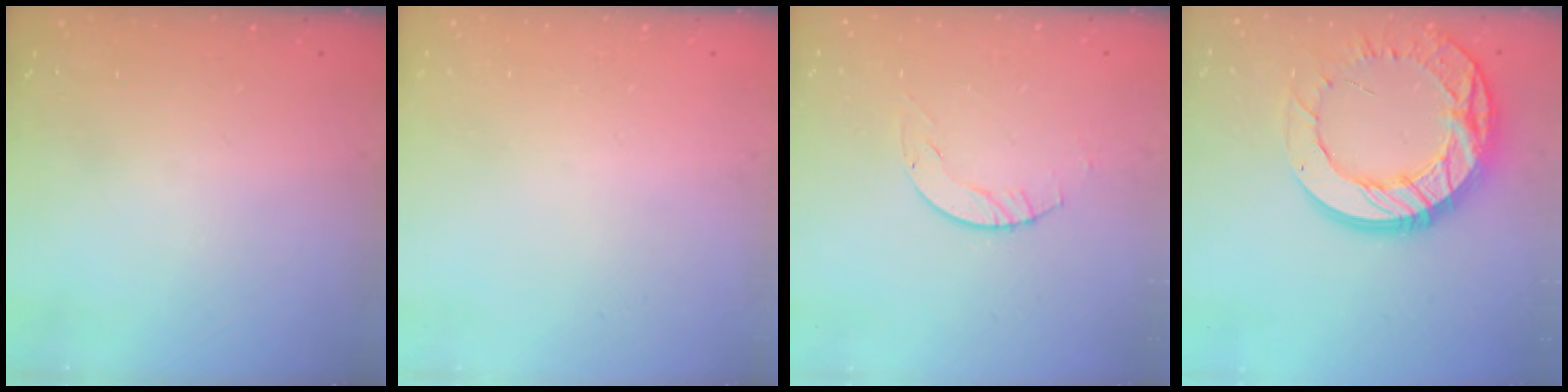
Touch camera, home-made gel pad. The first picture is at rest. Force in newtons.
{"total": 0.0}
{"total": 2.9, "press": 2.9, "slide": 0.4}
{"total": 21.8, "press": 21.7, "slide": 1.9}